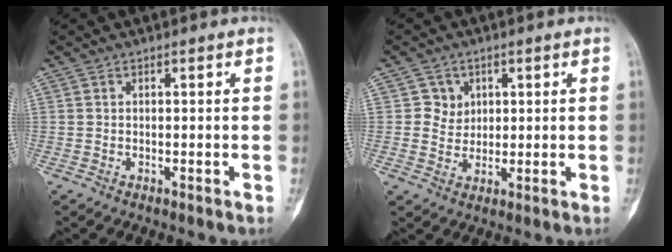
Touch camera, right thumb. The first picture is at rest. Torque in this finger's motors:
{"motor_torque": [0.40, 0.22, 0.23, -0.01, -0.04]}